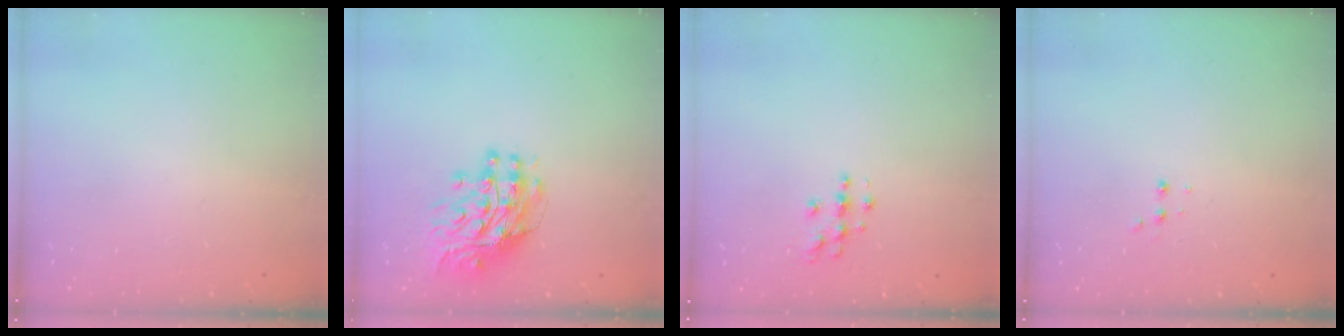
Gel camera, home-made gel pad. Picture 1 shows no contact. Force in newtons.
{"total": 11.7, "press": 11.6, "slide": 1.2}
{"total": 4.5, "press": 4.4, "slide": 0.4}
{"total": 2.9, "press": 2.7, "slide": 1.0}